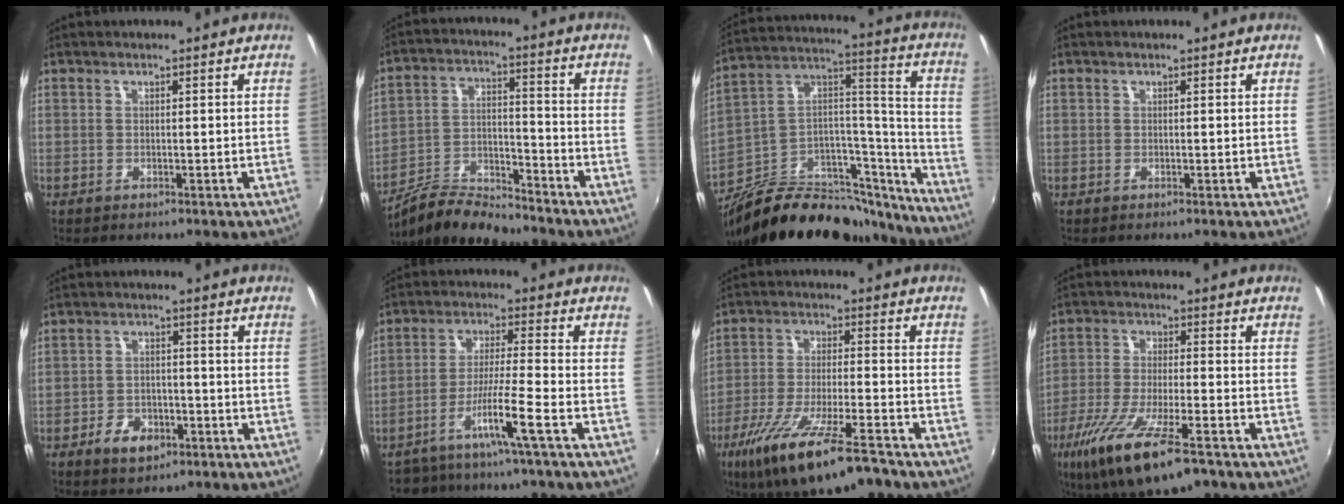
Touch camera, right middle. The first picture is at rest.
{"total": 9.7, "force": [-9.0, 2.6, 2.8], "torque": [-0.064, 0.012, -0.166]}
{"total": 29.8, "force": [-23.5, 12.3, 13.6], "torque": [-0.206, 0.061, -0.344]}
{"total": 0.0}
{"total": 6.1, "force": [-3.6, 3.8, 3.2], "torque": [-0.083, 0.002, -0.056]}
{"total": 6.3, "force": [-4.1, -0.2, 4.8], "torque": [-0.098, 0.002, -0.073]}
{"total": 17.2, "force": [-11.8, 3.7, 12.1], "torque": [-0.236, -0.045, -0.203]}
{"total": 17.2, "force": [-10.4, 4.3, 13.0], "torque": [-0.259, -0.055, -0.188]}